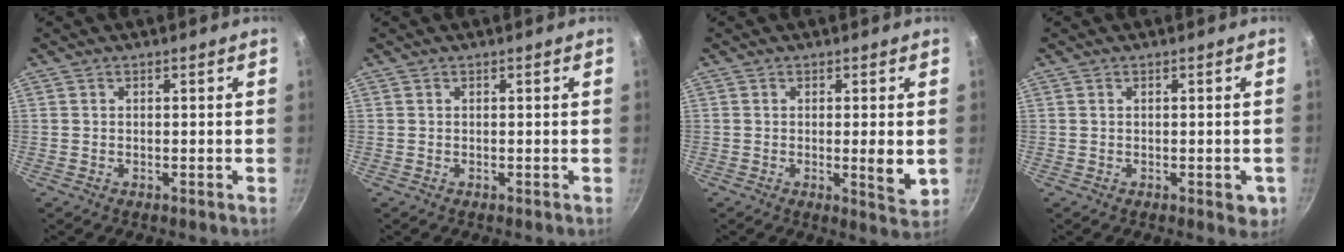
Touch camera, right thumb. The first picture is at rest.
{"total": 0.0}
{"total": 5.0, "force": [-0.3, 1.0, 4.9], "torque": [-0.076, -0.018, -0.004]}
{"total": 3.2, "force": [-0.9, 1.4, 2.7], "torque": [-0.023, -0.004, -0.011]}